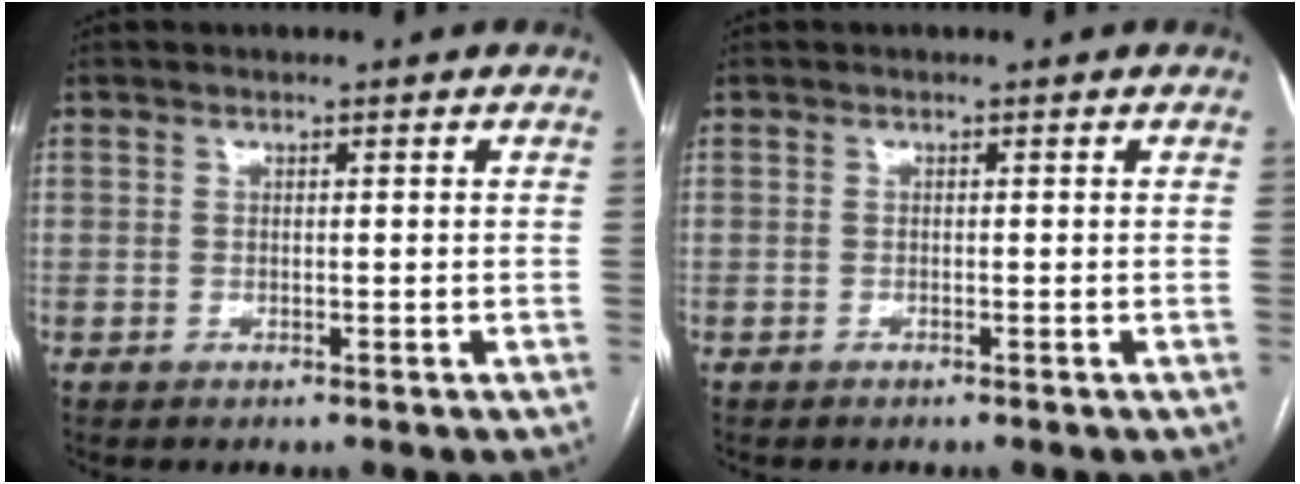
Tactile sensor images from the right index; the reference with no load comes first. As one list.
[{"total": 0.0}]